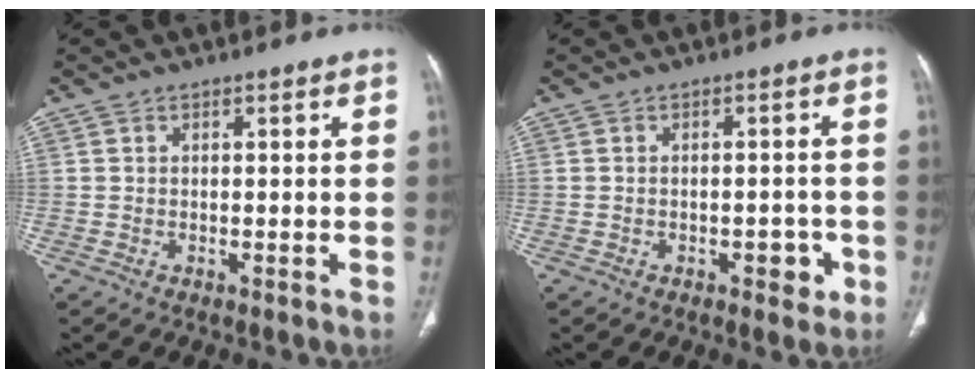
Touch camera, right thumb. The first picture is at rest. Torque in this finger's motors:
{"motor_torque": [0.53, 0.61, -0.21, 0.17, -0.02]}